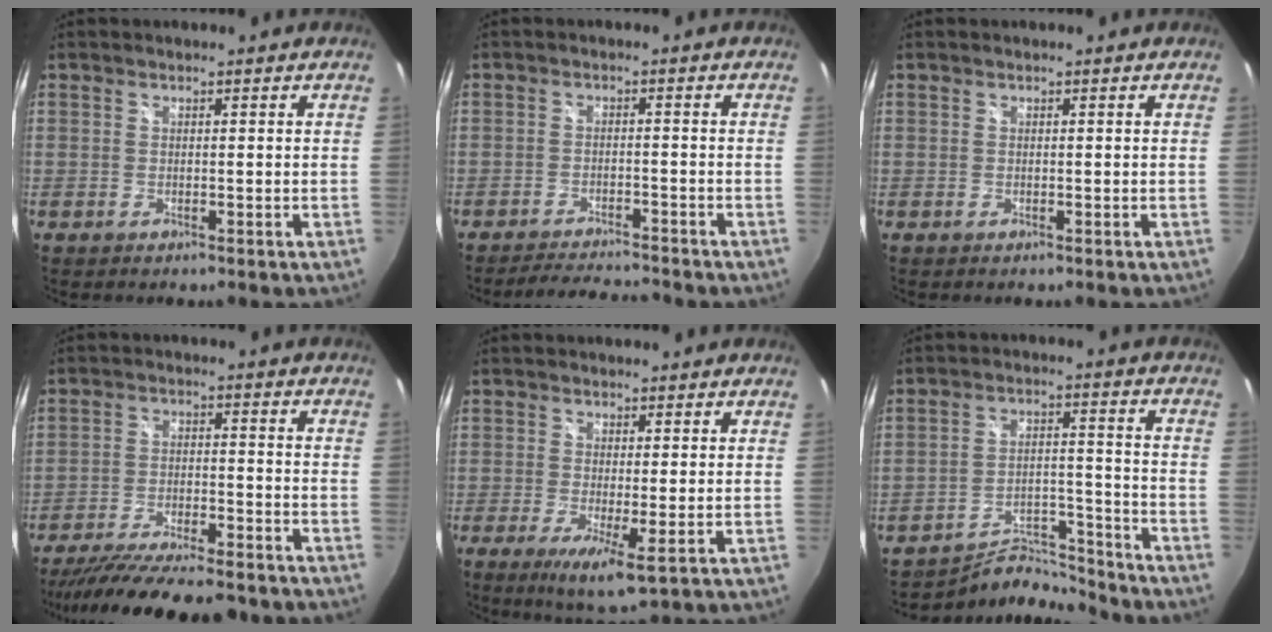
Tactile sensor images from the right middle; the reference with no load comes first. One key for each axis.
{"total": 7.1, "fx": -6.8, "fy": 0.5, "fz": 2.0, "tx": -0.053, "ty": 0.002, "tz": -0.104}
{"total": 0.0}
{"total": 18.5, "fx": -16.1, "fy": 2.8, "fz": 8.7, "tx": -0.171, "ty": -0.034, "tz": -0.246}
{"total": 5.7, "fx": -1.4, "fy": 0.7, "fz": 5.5, "tx": -0.106, "ty": -0.019, "tz": -0.023}
{"total": 8.9, "fx": -8.8, "fy": 1.2, "fz": 0.7, "tx": -0.022, "ty": 0.019, "tz": -0.143}